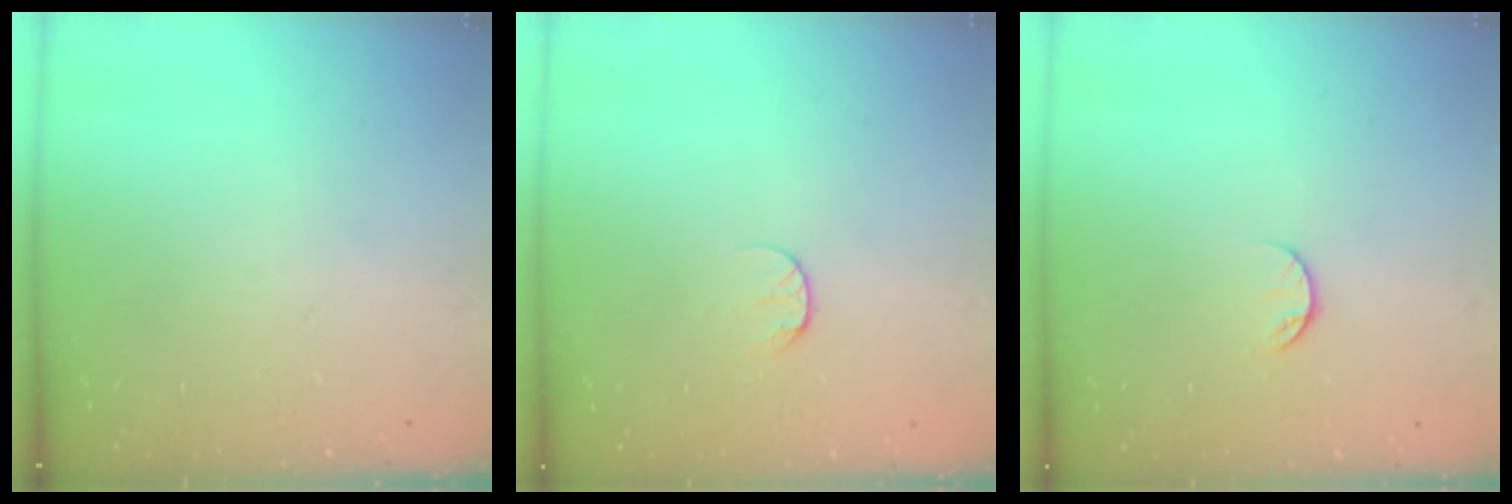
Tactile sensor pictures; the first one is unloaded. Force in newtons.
{"total": 7.6, "press": 7.6, "slide": 0.7}
{"total": 6.1, "press": 6.1, "slide": 0.7}